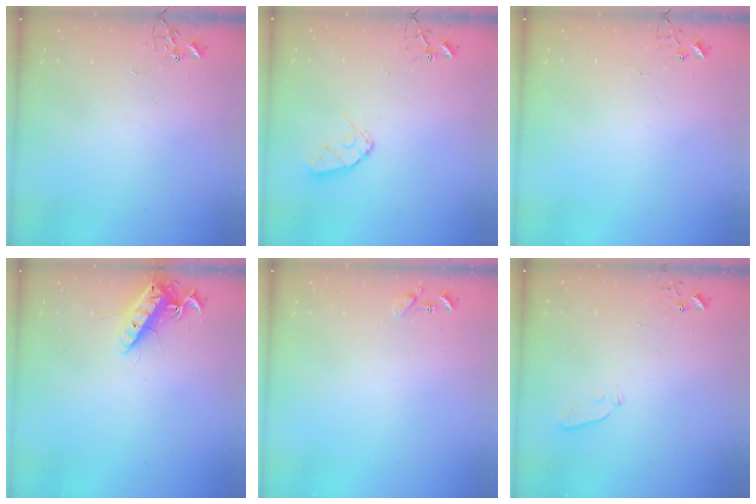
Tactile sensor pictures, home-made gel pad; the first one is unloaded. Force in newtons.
{"total": 8.6, "press": 8.5, "slide": 0.7}
{"total": 3.6, "press": 3.6, "slide": 0.4}
{"total": 14.2, "press": 14.2, "slide": 1.4}
{"total": 6.7, "press": 6.6, "slide": 0.8}
{"total": 3.5, "press": 3.5, "slide": 0.4}